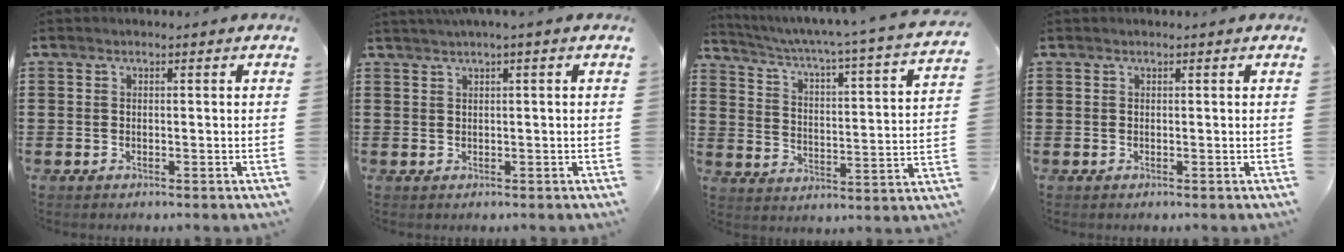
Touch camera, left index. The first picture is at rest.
{"total": 1.1, "force": [0.5, -0.3, 1.0], "torque": [-0.016, -0.003, 0.009]}
{"total": 3.3, "force": [2.4, -0.4, 2.2], "torque": [-0.058, -0.038, 0.027]}
{"total": 0.0}